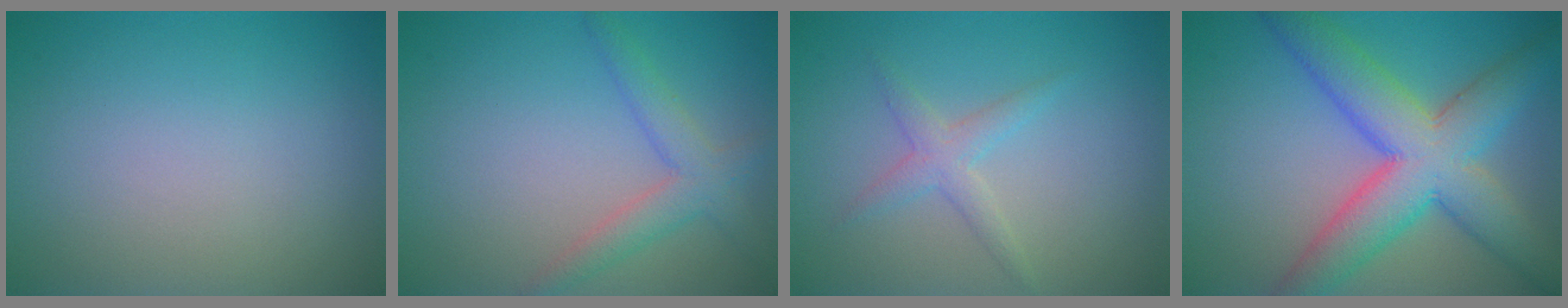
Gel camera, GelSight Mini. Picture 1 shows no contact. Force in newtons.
{"total": 3.0, "press": 3.0, "slide": 0.1}
{"total": 2.0, "press": 2.0, "slide": 0.1}
{"total": 9.2, "press": 9.2, "slide": 0.2}